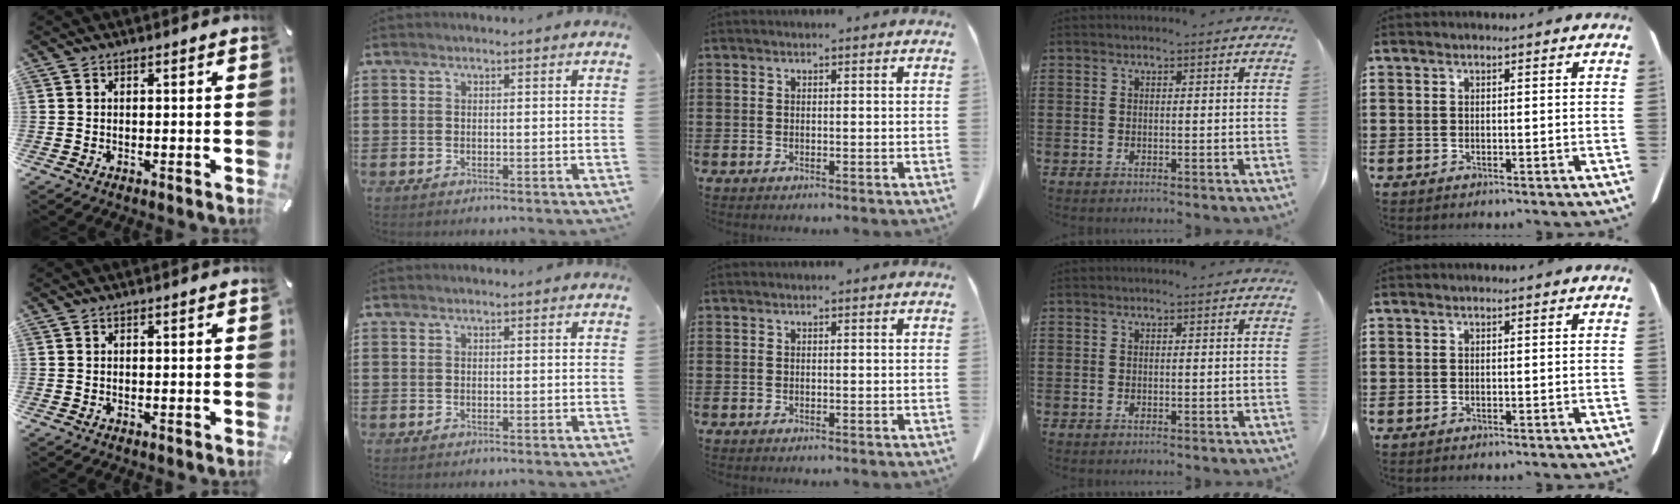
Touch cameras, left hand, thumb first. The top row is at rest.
{}